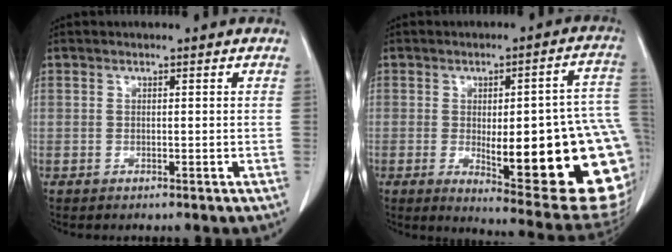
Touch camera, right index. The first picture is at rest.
{"total": 25.8, "force": [-4.2, 4.9, 24.9], "torque": [-0.226, -0.003, -0.040]}